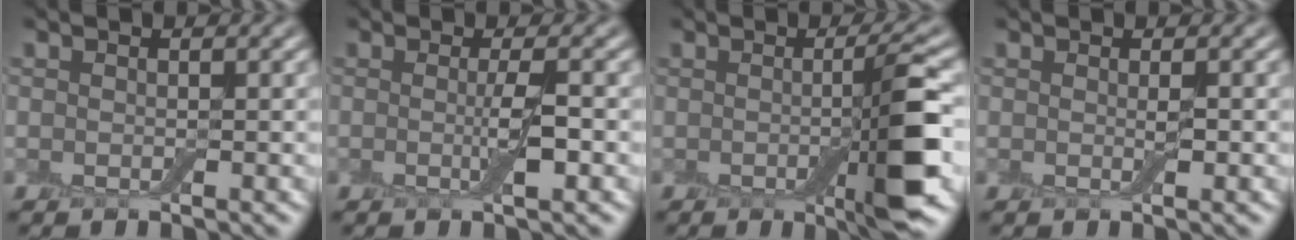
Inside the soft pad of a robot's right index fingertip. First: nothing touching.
{"total": 2.2, "force": [-0.2, 0.0, 2.2], "torque": [-0.045, -0.007, -0.007]}
{"total": 5.7, "force": [-1.1, 0.8, 5.6], "torque": [-0.083, -0.002, -0.019]}
{"total": 0.6, "force": [0.1, -0.1, 0.6], "torque": [-0.010, -0.002, -0.001]}